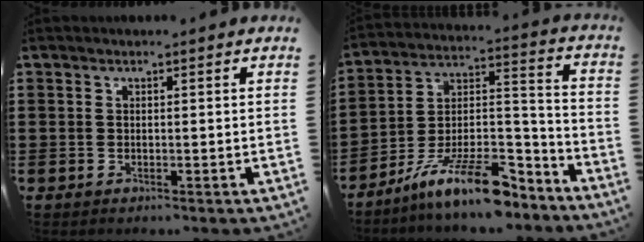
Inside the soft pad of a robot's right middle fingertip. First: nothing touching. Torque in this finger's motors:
{"motor_torque": [2.07, -0.07, 0.49, 0.21]}